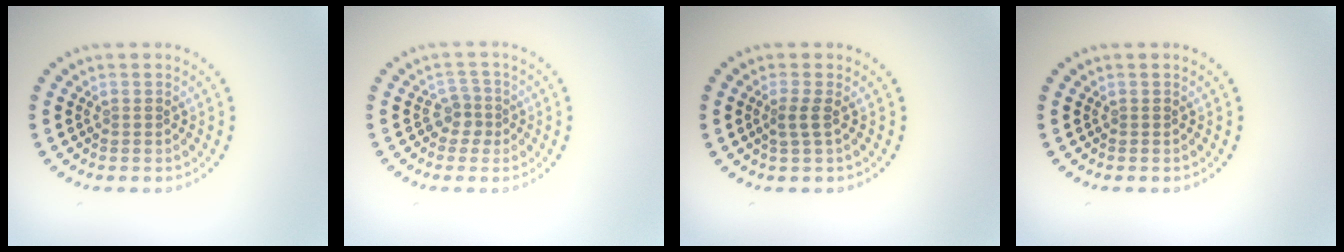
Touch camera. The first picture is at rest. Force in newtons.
{"total": 1.9, "press": 1.4, "slide": 1.3}
{"total": 1.4, "press": 1.0, "slide": 1.0}
{"total": 0.0}